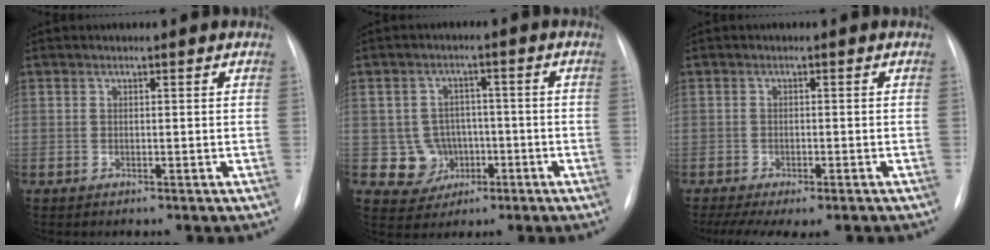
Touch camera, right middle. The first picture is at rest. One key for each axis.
{"total": 5.8, "fx": -1.3, "fy": 5.6, "fz": 0.8, "tx": -0.008, "ty": 0.011, "tz": -0.012}
{"total": 9.1, "fx": -6.7, "fy": 3.0, "fz": 5.3, "tx": -0.085, "ty": -0.004, "tz": -0.096}